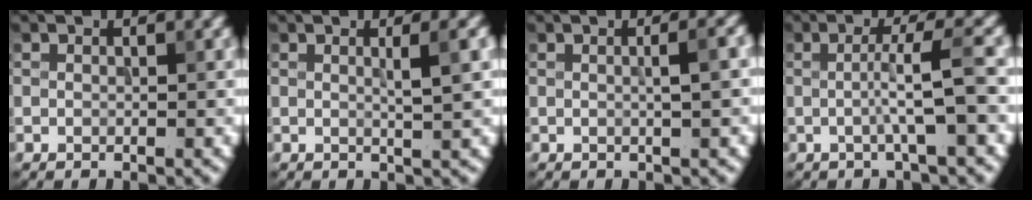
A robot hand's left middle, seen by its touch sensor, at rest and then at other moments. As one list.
[{"total": 2.8, "force": [0.6, 0.7, 2.7], "torque": [-0.030, 0.006, 0.005]}, {"total": 2.5, "force": [0.2, 0.7, 2.4], "torque": [-0.025, 0.011, 0.000]}, {"total": 3.7, "force": [-0.3, 0.4, 3.7], "torque": [-0.061, 0.008, -0.012]}]